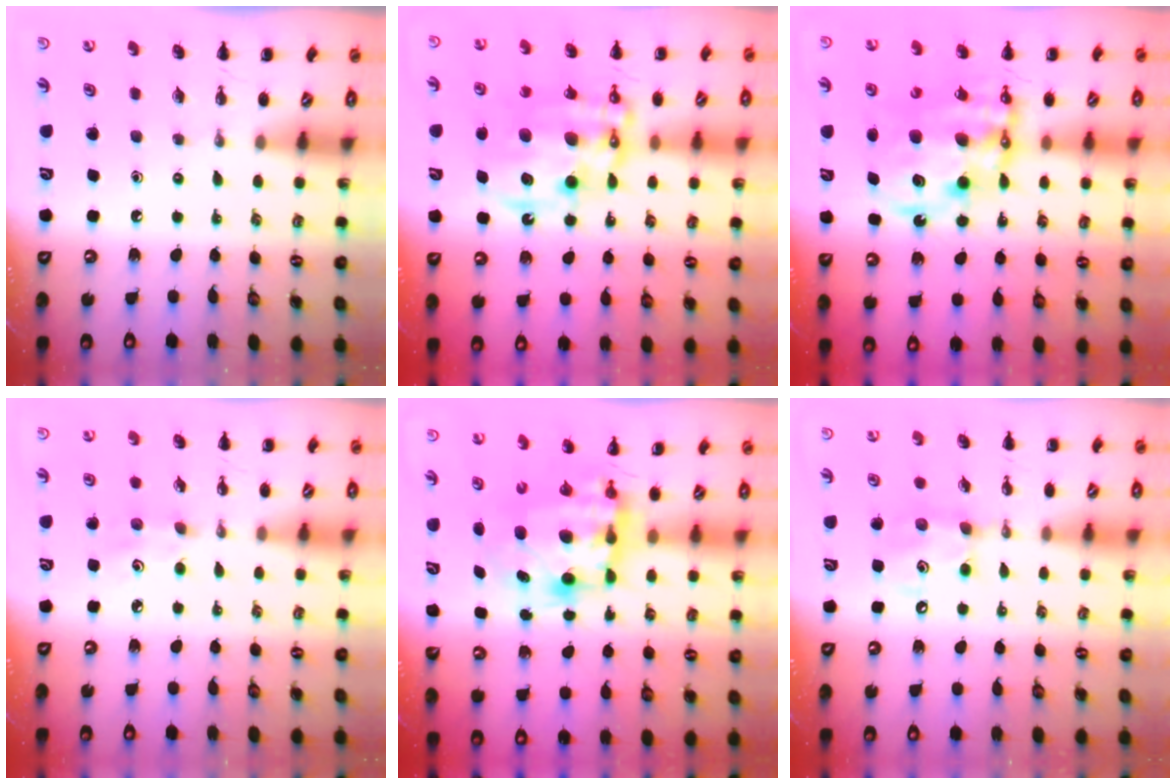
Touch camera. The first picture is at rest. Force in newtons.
{"total": 15.8, "press": 15.4, "slide": 3.6}
{"total": 14.6, "press": 14.2, "slide": 3.6}
{"total": 4.1, "press": 3.9, "slide": 1.1}
{"total": 9.1, "press": 8.9, "slide": 2.2}
{"total": 7.6, "press": 7.5, "slide": 1.1}